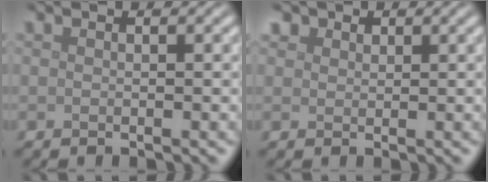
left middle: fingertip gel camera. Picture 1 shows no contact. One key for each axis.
{"total": 1.8, "fx": 1.2, "fy": 1.2, "fz": 0.4, "tx": -0.010, "ty": -0.002, "tz": 0.019}